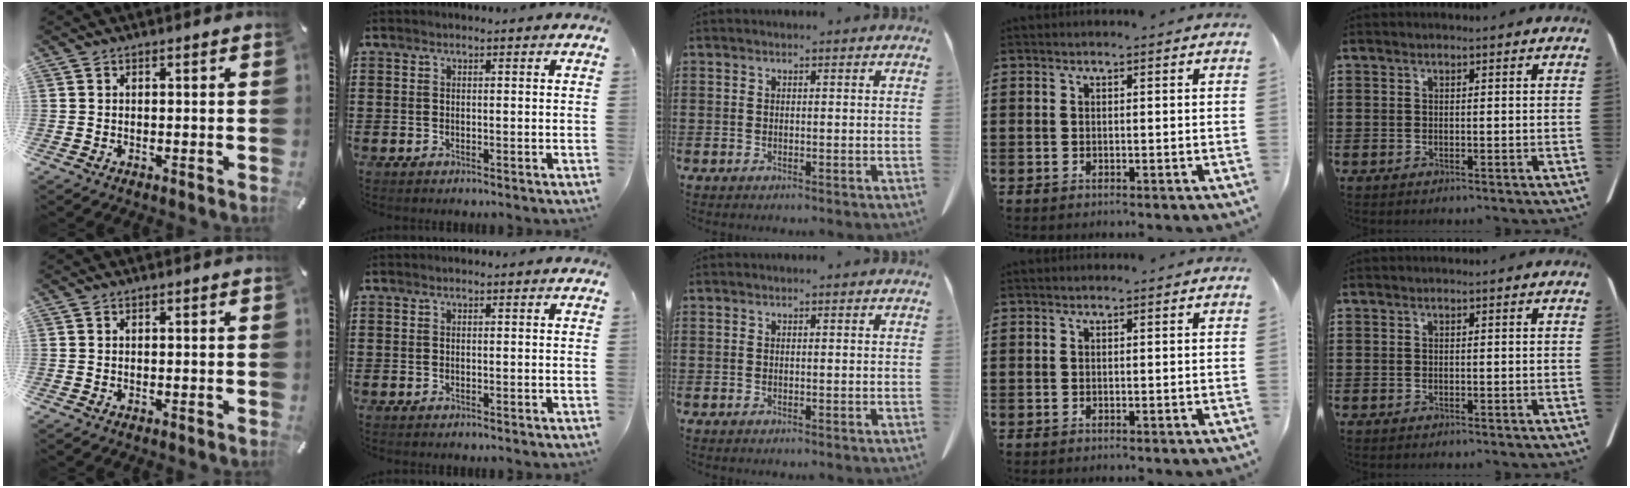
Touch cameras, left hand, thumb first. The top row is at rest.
{}